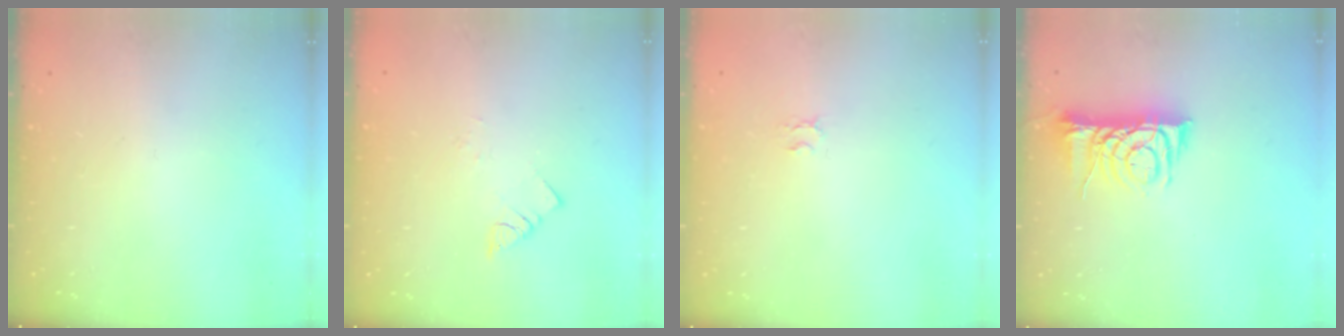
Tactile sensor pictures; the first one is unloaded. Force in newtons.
{"total": 2.7, "press": 2.7, "slide": 0.4}
{"total": 1.9, "press": 1.9, "slide": 0.2}
{"total": 7.2, "press": 7.1, "slide": 0.8}